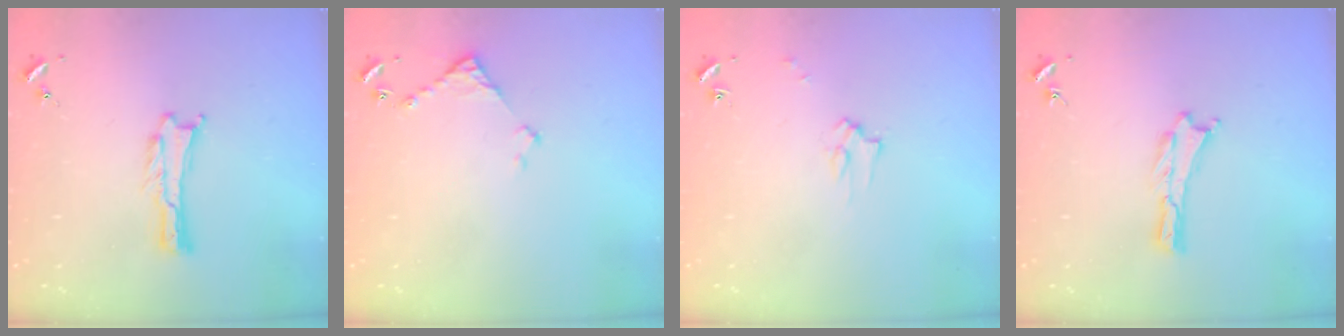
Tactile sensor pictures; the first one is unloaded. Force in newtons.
{"total": 3.7, "press": 3.6, "slide": 0.3}
{"total": 2.2, "press": 2.2, "slide": 0.2}
{"total": 0.0}